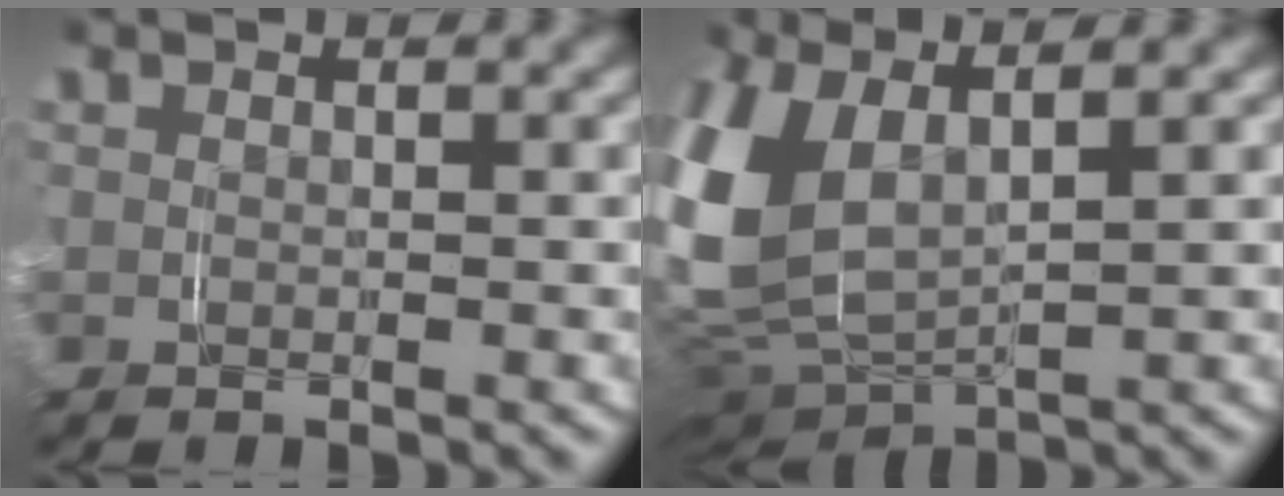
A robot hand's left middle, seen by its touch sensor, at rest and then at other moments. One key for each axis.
{"total": 9.4, "fx": 0.5, "fy": 6.6, "fz": 6.7, "tx": -0.204, "ty": -0.018, "tz": 0.014}